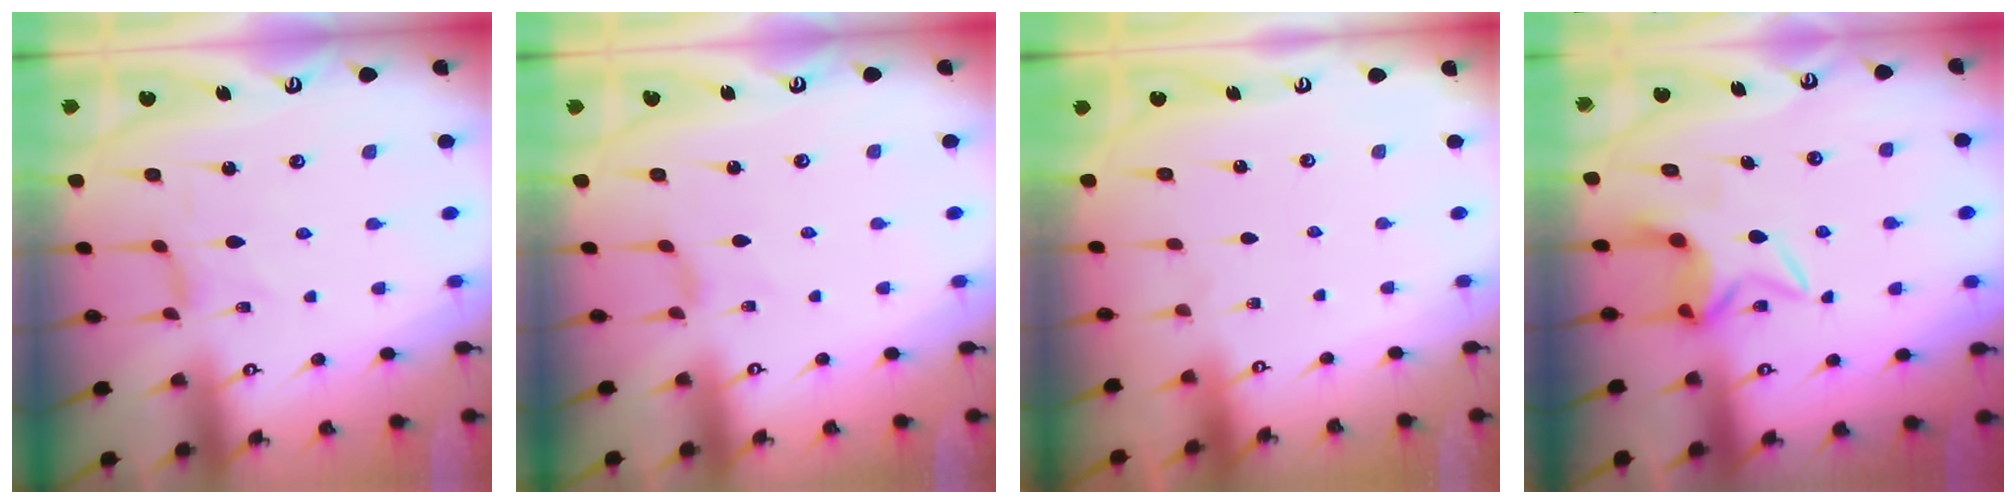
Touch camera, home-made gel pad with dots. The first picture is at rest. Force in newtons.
{"total": 0.7, "press": 0.7, "slide": 0.2}
{"total": 0.0}
{"total": 6.6, "press": 6.6, "slide": 0.6}